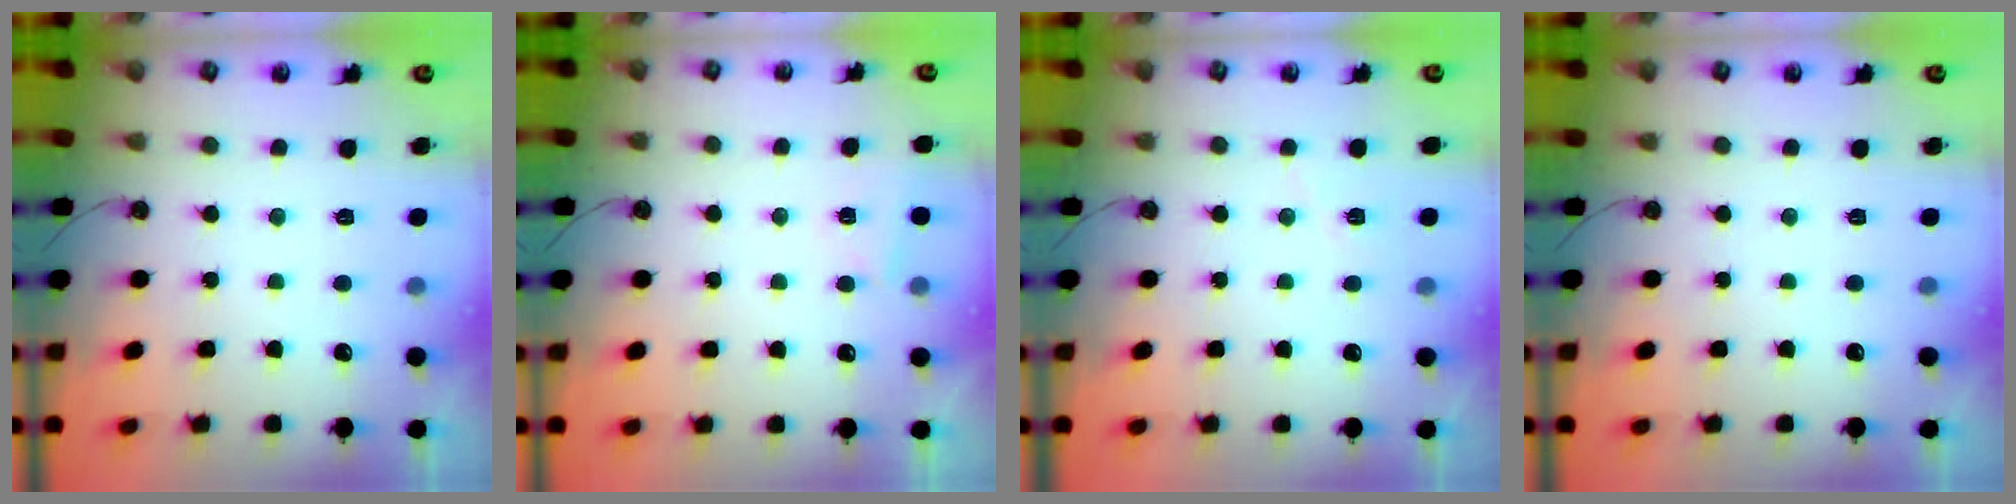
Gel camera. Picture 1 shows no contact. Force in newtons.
{"total": 2.8, "press": 2.7, "slide": 0.6}
{"total": 4.3, "press": 3.9, "slide": 2.0}
{"total": 0.0}